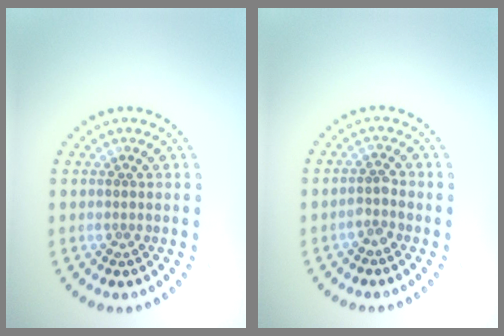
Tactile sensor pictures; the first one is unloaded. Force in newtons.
{"total": 1.2, "press": 1.1, "slide": 0.6}